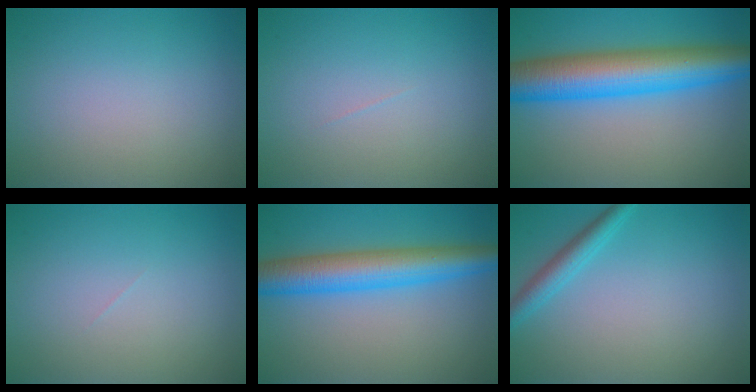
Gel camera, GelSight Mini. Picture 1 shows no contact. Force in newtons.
{"total": 0.0}
{"total": 10.1, "press": 10.1, "slide": 0.1}
{"total": 0.0}
{"total": 7.1, "press": 7.1, "slide": 0.1}
{"total": 2.4, "press": 2.4, "slide": 0.1}